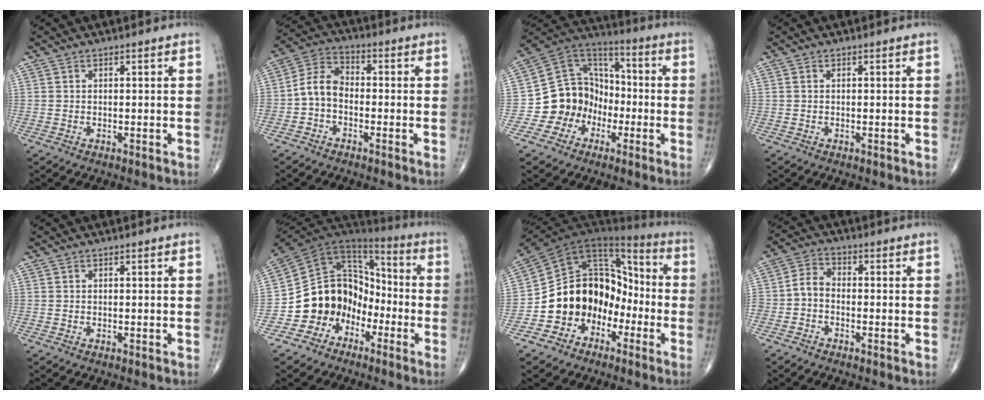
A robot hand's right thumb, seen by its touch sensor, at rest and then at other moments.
{"total": 6.6, "force": [-1.8, 4.7, 4.3], "torque": [-0.069, 0.032, -0.050]}
{"total": 13.0, "force": [-4.5, 11.6, 3.5], "torque": [-0.006, 0.082, -0.082]}
{"total": 0.0}
{"total": 0.0}
{"total": 14.7, "force": [-6.6, 12.0, 5.3], "torque": [-0.044, 0.095, -0.122]}
{"total": 16.7, "force": [-6.4, 13.3, 7.9], "torque": [-0.091, 0.099, -0.114]}
{"total": 4.2, "force": [-1.5, 3.0, 2.6], "torque": [-0.042, 0.022, -0.042]}